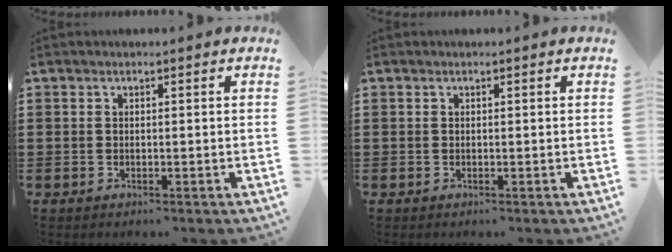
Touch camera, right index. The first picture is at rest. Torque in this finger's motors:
{"motor_torque": [0.73, 1.41, 0.00, -0.01]}